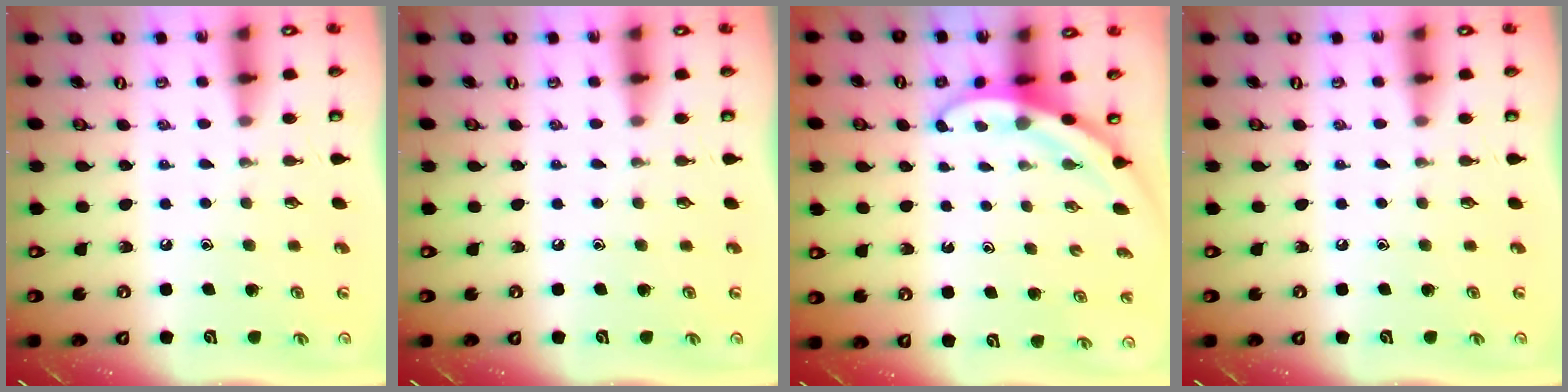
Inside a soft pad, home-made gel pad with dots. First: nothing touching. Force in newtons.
{"total": 0.0}
{"total": 3.2, "press": 3.2, "slide": 0.2}
{"total": 0.0}